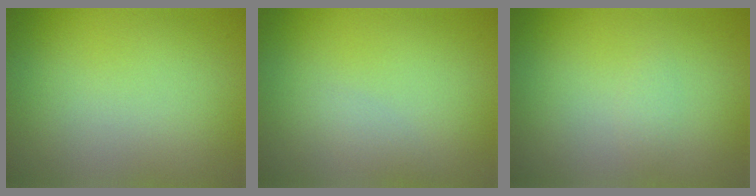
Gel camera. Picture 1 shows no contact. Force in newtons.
{"total": 1.1, "press": 1.1, "slide": 0.0}
{"total": 0.8, "press": 0.8, "slide": 0.0}